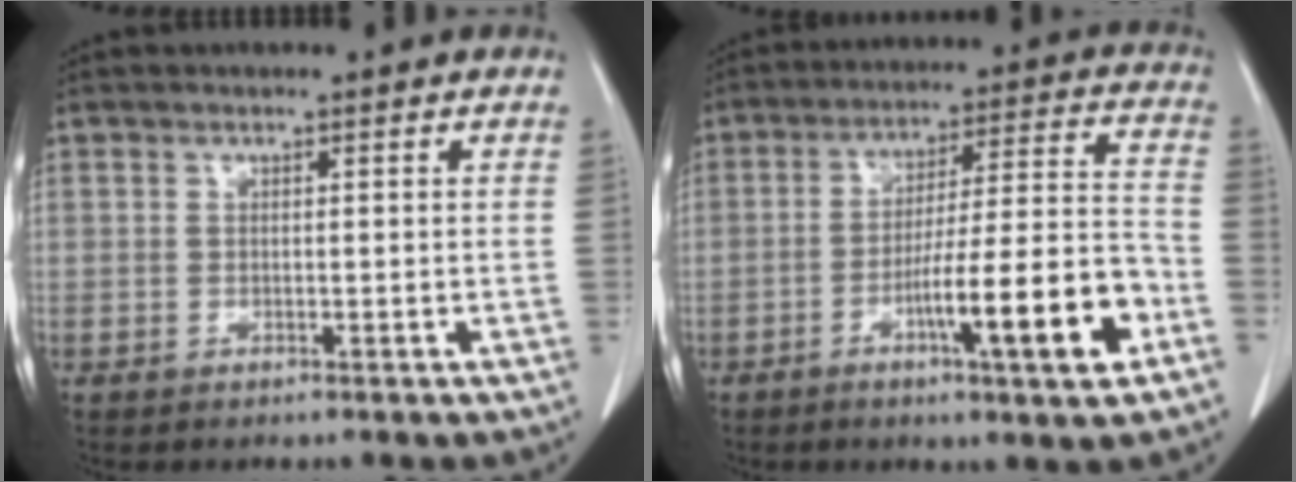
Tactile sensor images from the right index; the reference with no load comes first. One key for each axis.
{"total": 14.7, "fx": -6.1, "fy": 0.5, "fz": 13.4, "tx": -0.217, "ty": 0.003, "tz": -0.090}